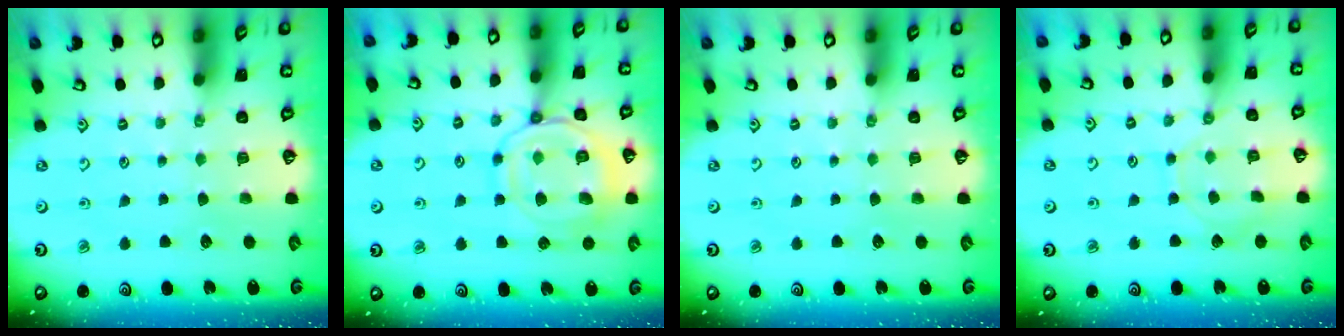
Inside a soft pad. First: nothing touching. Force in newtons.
{"total": 13.9, "press": 13.8, "slide": 1.2}
{"total": 0.0}
{"total": 7.9, "press": 7.8, "slide": 0.9}